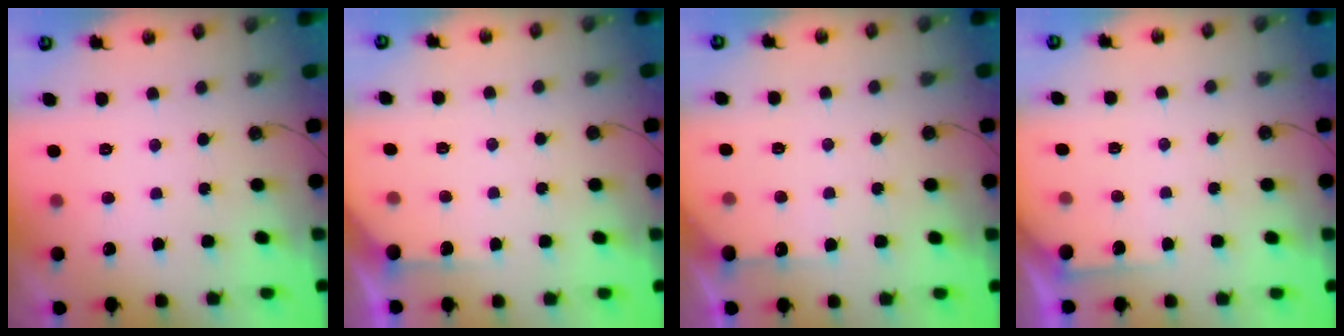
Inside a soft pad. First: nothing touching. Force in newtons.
{"total": 4.5, "press": 4.5, "slide": 0.3}
{"total": 5.4, "press": 5.3, "slide": 0.6}
{"total": 3.8, "press": 3.8, "slide": 0.4}